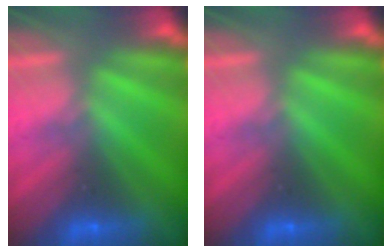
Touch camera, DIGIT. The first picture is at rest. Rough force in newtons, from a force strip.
{"total": 0.0}